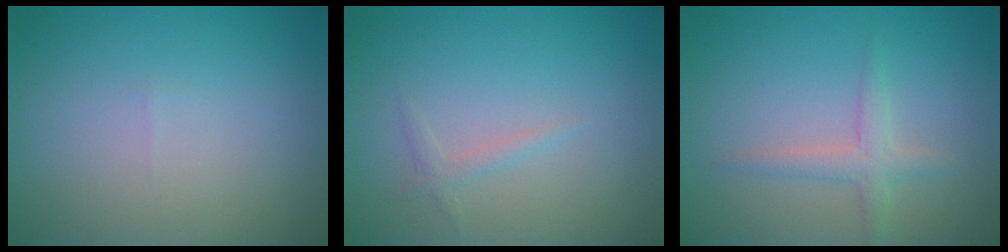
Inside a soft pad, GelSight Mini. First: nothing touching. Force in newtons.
{"total": 0.9, "press": 0.9, "slide": 0.1}
{"total": 1.9, "press": 1.9, "slide": 0.2}